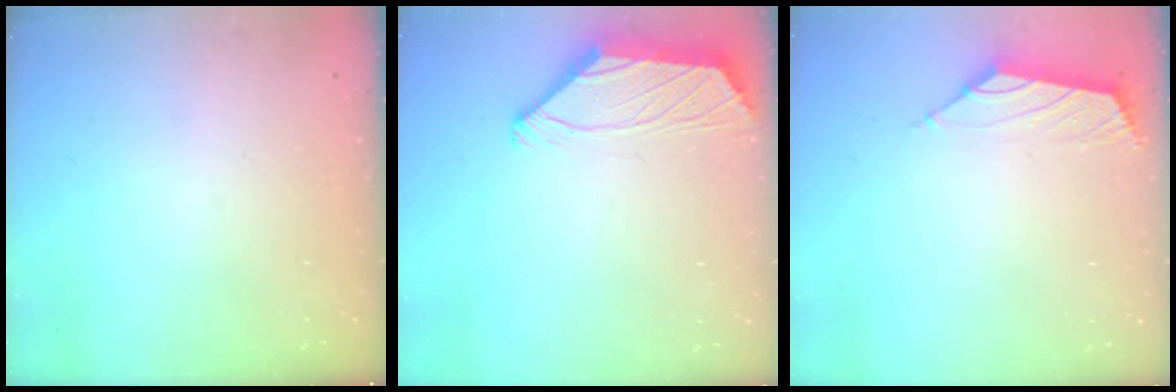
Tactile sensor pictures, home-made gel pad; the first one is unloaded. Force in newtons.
{"total": 2.2, "press": 2.1, "slide": 0.7}
{"total": 1.7, "press": 1.6, "slide": 0.6}